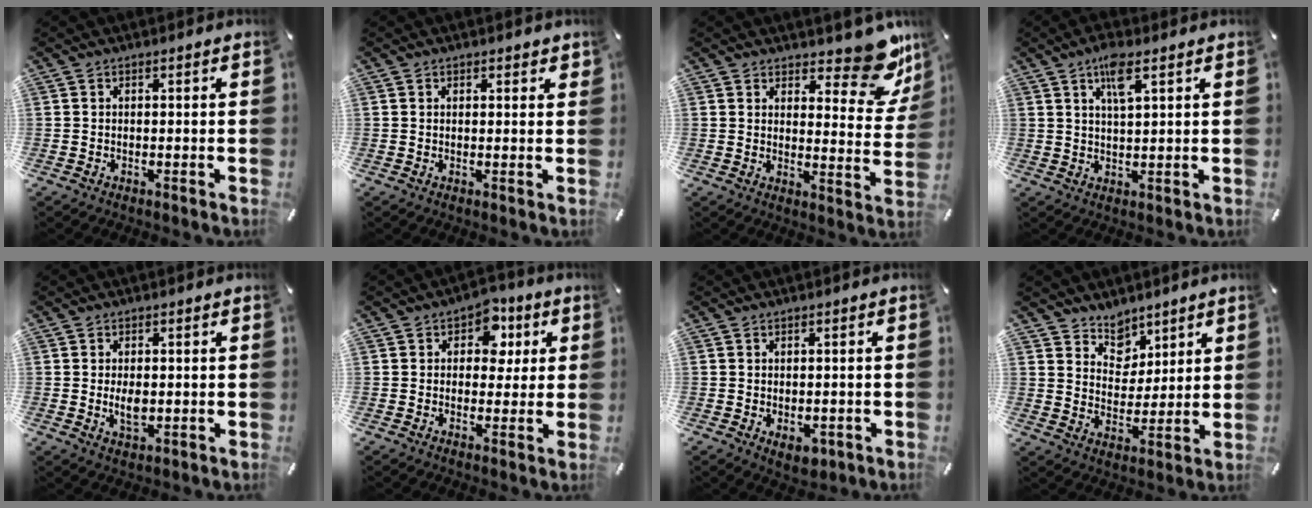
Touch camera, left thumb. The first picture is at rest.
{"total": 0.9, "force": [0.6, 0.6, 0.3], "torque": [0.002, -0.002, 0.009]}
{"total": 13.0, "force": [10.0, 5.5, 6.3], "torque": [-0.060, -0.085, 0.172]}
{"total": 6.4, "force": [3.6, 1.7, 5.0], "torque": [-0.101, 0.002, 0.060]}
{"total": 4.0, "force": [-0.1, 2.4, 3.2], "torque": [-0.068, -0.006, -0.006]}
{"total": 8.1, "force": [2.3, 6.3, 4.6], "torque": [-0.049, -0.001, 0.032]}
{"total": 3.3, "force": [-0.9, 2.3, 2.2], "torque": [-0.025, -0.004, -0.017]}
{"total": 7.7, "force": [5.7, 5.2, -0.3], "torque": [-0.008, -0.050, 0.110]}